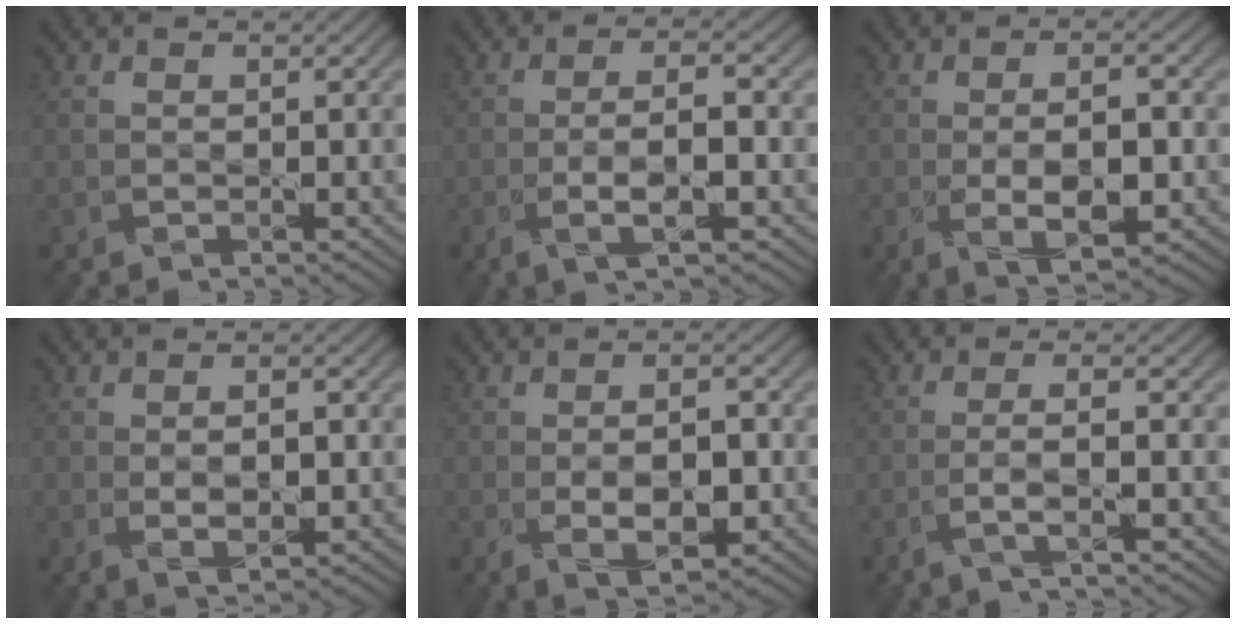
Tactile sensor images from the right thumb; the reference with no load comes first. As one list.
[{"total": 5.5, "force": [-1.8, 1.2, 5.1], "torque": [-0.097, 0.010, -0.039]}, {"total": 6.7, "force": [-1.4, 2.6, 6.0], "torque": [-0.111, -0.008, -0.021]}, {"total": 3.5, "force": [-0.1, 1.6, 3.1], "torque": [-0.063, -0.005, -0.001]}, {"total": 5.9, "force": [-1.1, 2.8, 5.1], "torque": [-0.094, -0.009, -0.016]}, {"total": 3.3, "force": [-1.3, 0.3, 3.0], "torque": [-0.056, 0.015, -0.044]}]